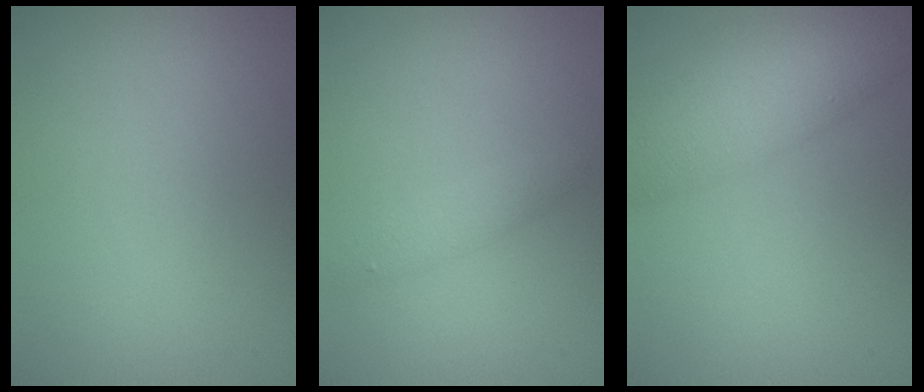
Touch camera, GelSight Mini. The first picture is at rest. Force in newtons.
{"total": 1.6, "press": 1.6, "slide": 0.1}
{"total": 5.5, "press": 5.5, "slide": 0.3}